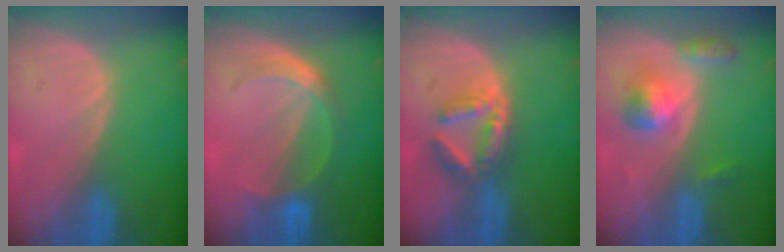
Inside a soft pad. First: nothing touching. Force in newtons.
{"total": 4.9, "press": 4.9, "slide": 0.3}
{"total": 6.0, "press": 5.7, "slide": 1.8}
{"total": 5.2, "press": 4.9, "slide": 1.7}